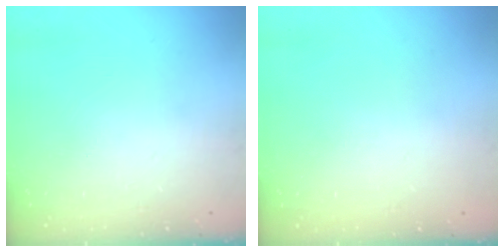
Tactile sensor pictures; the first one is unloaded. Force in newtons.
{"total": 0.5, "press": 0.5, "slide": 0.1}